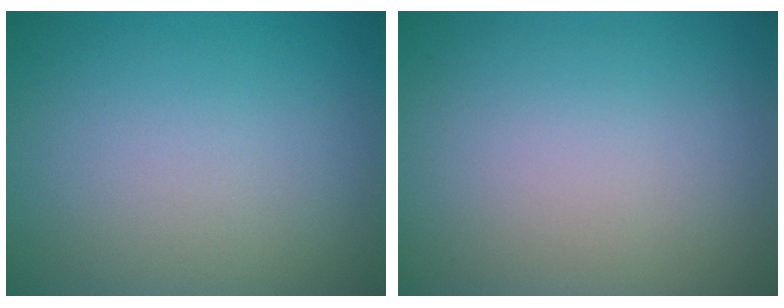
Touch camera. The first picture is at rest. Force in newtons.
{"total": 0.0}